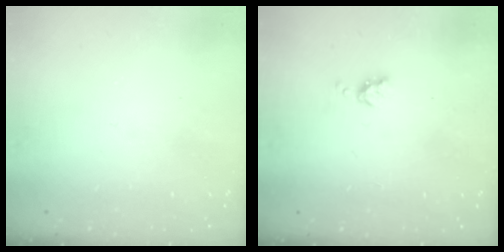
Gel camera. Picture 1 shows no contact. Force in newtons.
{"total": 3.9, "press": 3.9, "slide": 0.5}